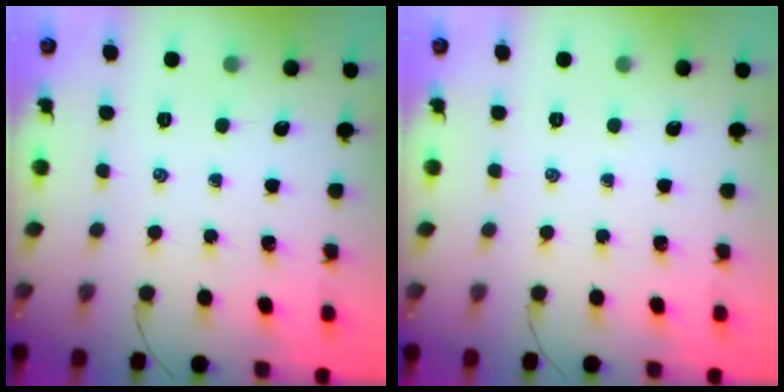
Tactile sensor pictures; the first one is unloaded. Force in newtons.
{"total": 0.0}